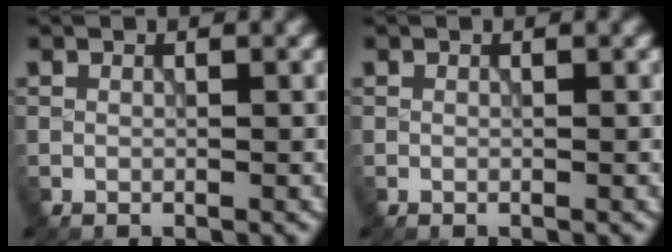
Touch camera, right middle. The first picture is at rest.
{"total": 0.0}